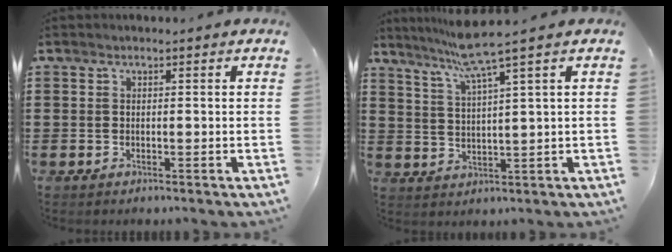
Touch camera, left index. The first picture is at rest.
{"total": 5.3, "force": [4.0, -1.1, 3.4], "torque": [-0.077, -0.010, 0.066]}